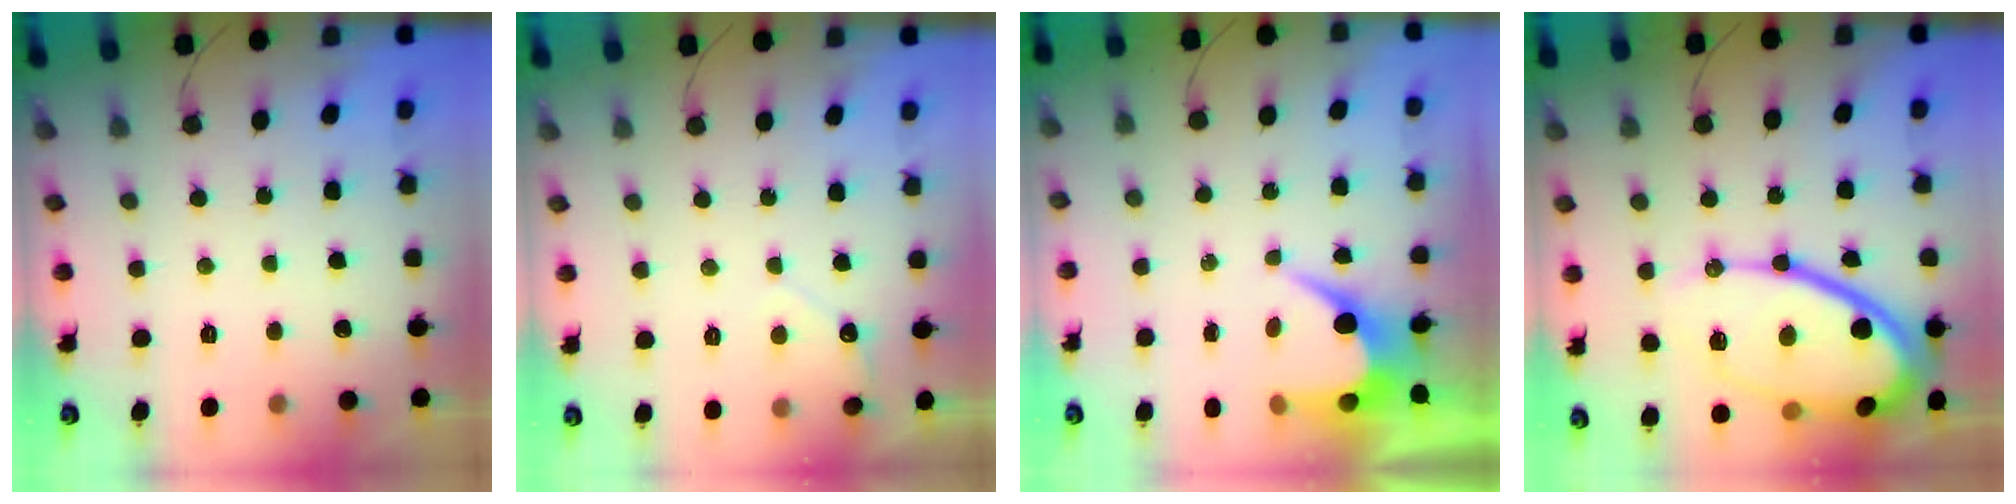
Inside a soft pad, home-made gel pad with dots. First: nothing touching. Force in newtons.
{"total": 4.0, "press": 3.9, "slide": 0.3}
{"total": 6.7, "press": 6.7, "slide": 0.3}
{"total": 23.3, "press": 23.2, "slide": 2.3}